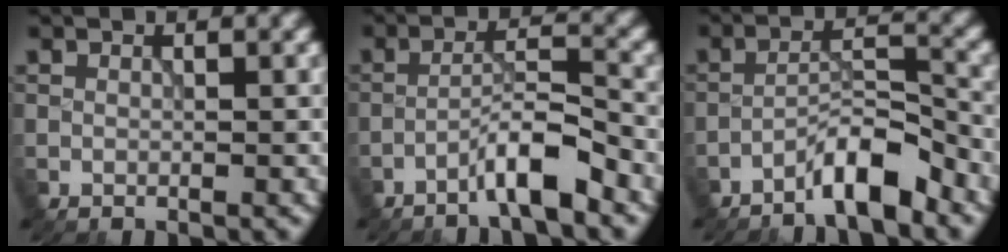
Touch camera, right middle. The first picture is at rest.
{"total": 4.1, "force": [-2.9, 0.3, 2.9], "torque": [-0.051, 0.015, -0.059]}
{"total": 4.7, "force": [-3.6, 0.8, 3.0], "torque": [-0.049, 0.012, -0.070]}